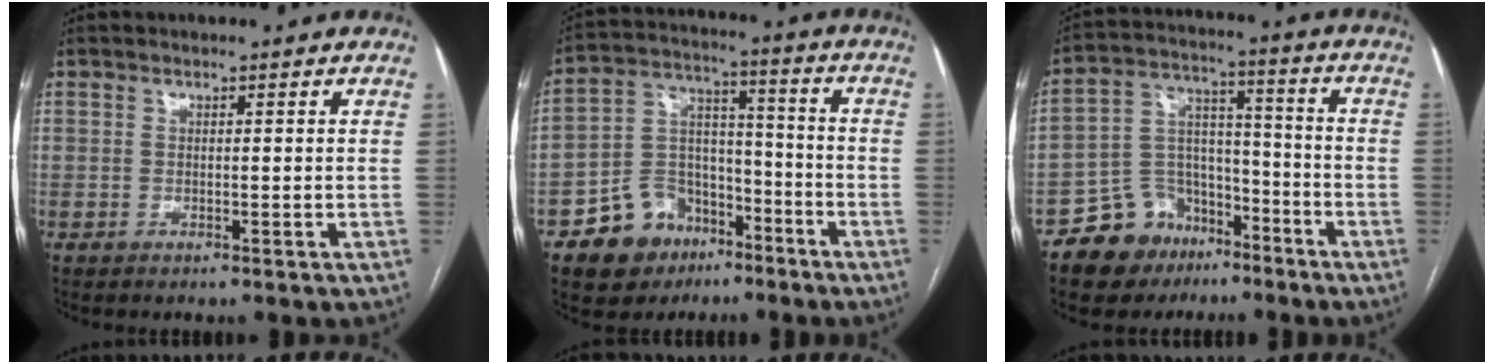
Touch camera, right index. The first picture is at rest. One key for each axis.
{"total": 12.2, "fx": -7.2, "fy": 8.9, "fz": 4.2, "tx": -0.074, "ty": 0.044, "tz": -0.113}
{"total": 11.3, "fx": -7.5, "fy": 8.1, "fz": 2.5, "tx": -0.045, "ty": 0.059, "tz": -0.120}